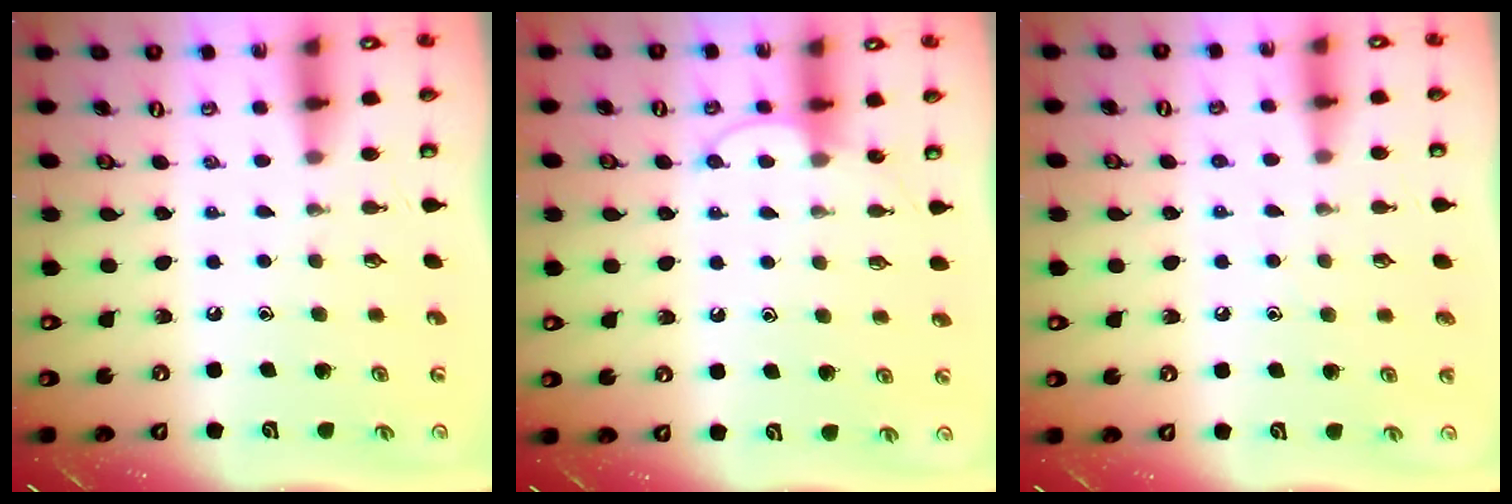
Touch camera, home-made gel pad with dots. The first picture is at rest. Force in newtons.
{"total": 6.7, "press": 6.6, "slide": 0.6}
{"total": 4.8, "press": 4.8, "slide": 0.6}